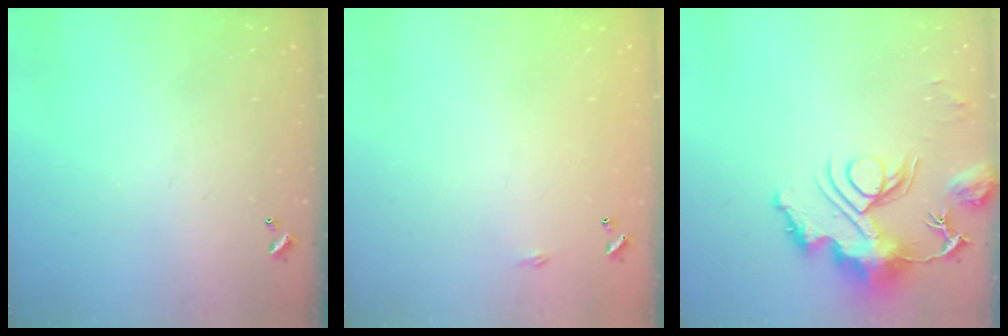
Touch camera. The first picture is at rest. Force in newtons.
{"total": 2.2, "press": 2.1, "slide": 0.4}
{"total": 13.9, "press": 13.8, "slide": 1.5}